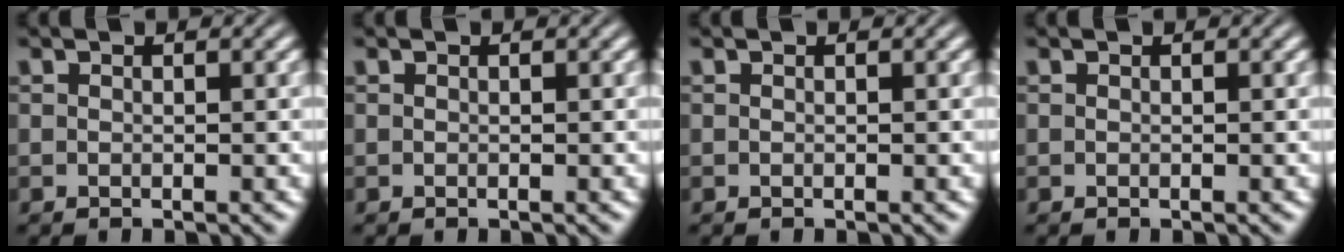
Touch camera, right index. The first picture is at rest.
{"total": 0.0}
{"total": 0.0}
{"total": 0.0}